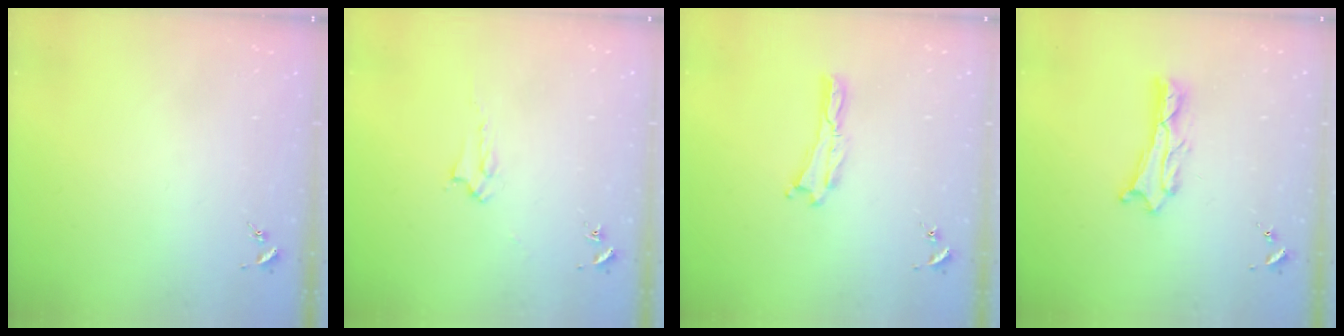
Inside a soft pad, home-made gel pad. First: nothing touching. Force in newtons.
{"total": 2.0, "press": 2.0, "slide": 0.2}
{"total": 0.0}
{"total": 2.0, "press": 2.0, "slide": 0.2}